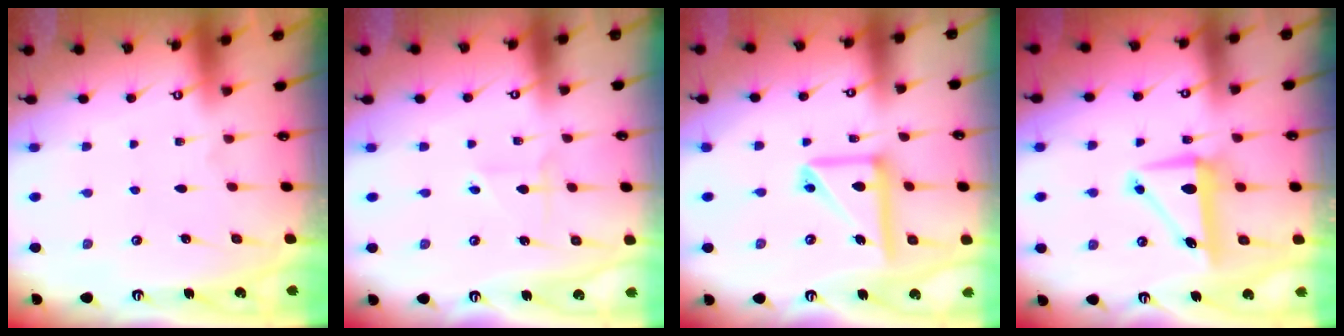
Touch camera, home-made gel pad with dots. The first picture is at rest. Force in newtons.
{"total": 2.8, "press": 2.6, "slide": 0.9}
{"total": 14.0, "press": 13.9, "slide": 1.9}
{"total": 8.1, "press": 7.8, "slide": 2.2}